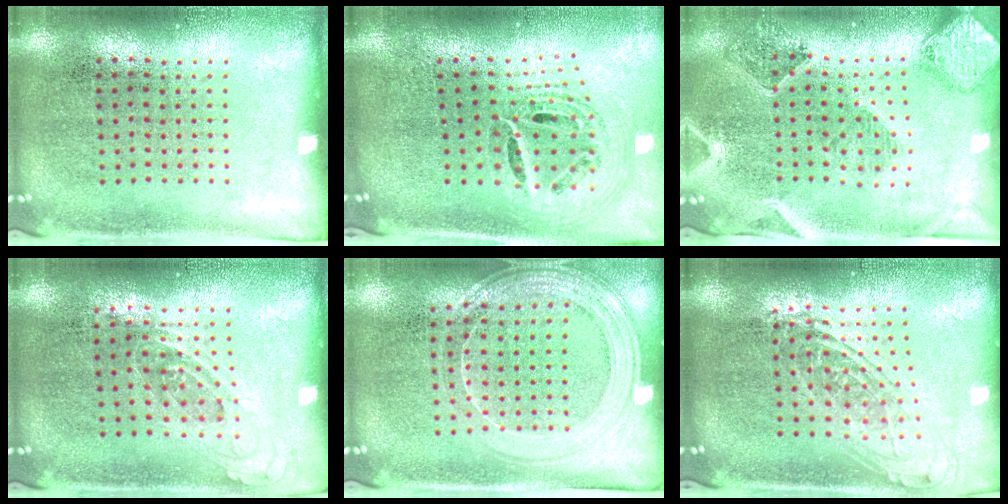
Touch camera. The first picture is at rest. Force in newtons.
{"total": 1.9, "press": 1.5, "slide": 1.2}
{"total": 1.5, "press": 1.4, "slide": 0.4}
{"total": 0.7, "press": 0.6, "slide": 0.3}
{"total": 1.5, "press": 1.4, "slide": 0.3}
{"total": 1.8, "press": 1.4, "slide": 1.1}